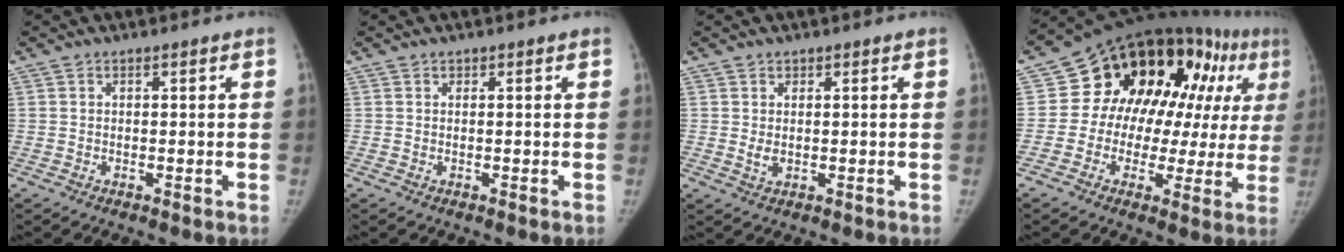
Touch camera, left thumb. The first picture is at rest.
{"total": 0.0}
{"total": 1.6, "force": [0.5, 1.0, 1.1], "torque": [-0.021, -0.007, 0.016]}
{"total": 21.5, "force": [5.3, 13.5, 15.9], "torque": [-0.162, 0.035, 0.064]}